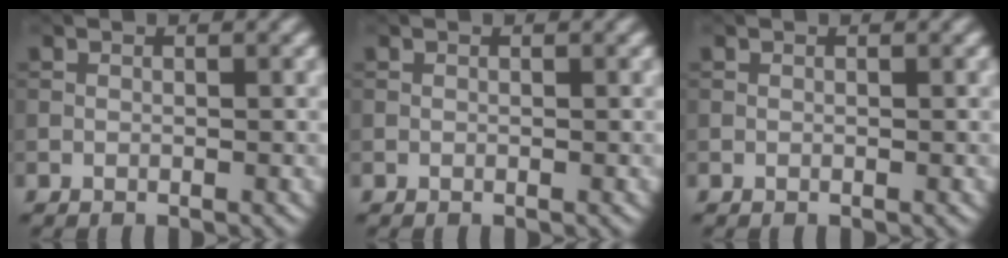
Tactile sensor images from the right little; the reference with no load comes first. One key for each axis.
{"total": 0.0}
{"total": 0.0}